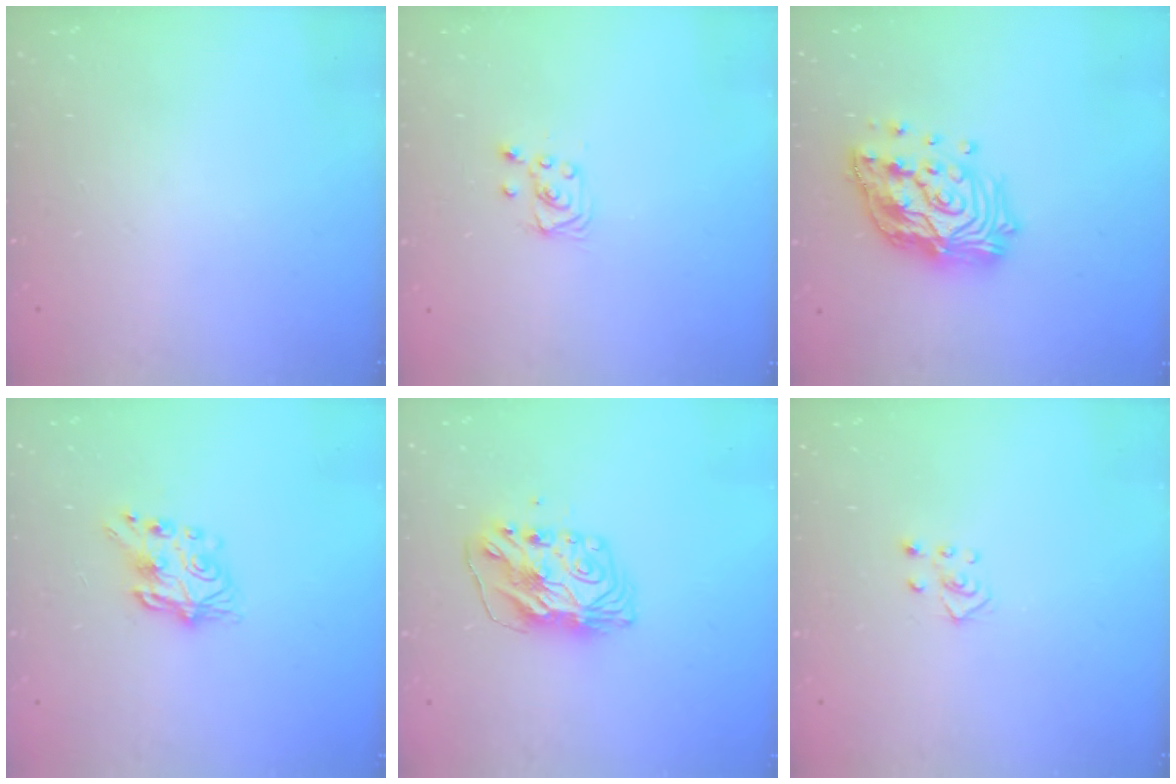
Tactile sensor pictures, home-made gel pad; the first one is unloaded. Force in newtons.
{"total": 3.5, "press": 3.5, "slide": 0.4}
{"total": 19.2, "press": 19.1, "slide": 1.9}
{"total": 7.2, "press": 7.2, "slide": 0.4}
{"total": 8.4, "press": 8.4, "slide": 0.8}
{"total": 3.1, "press": 3.1, "slide": 0.4}